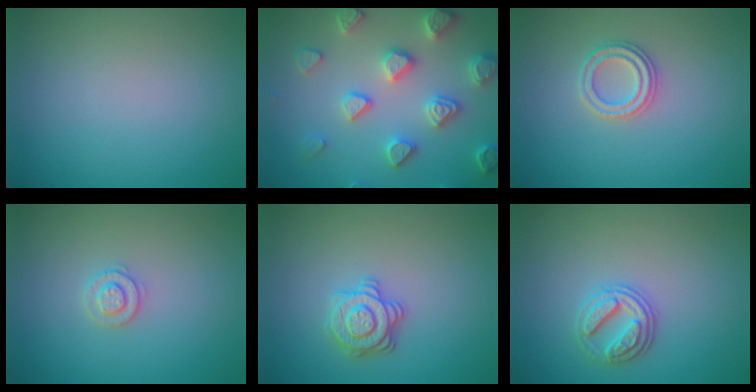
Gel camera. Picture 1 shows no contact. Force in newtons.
{"total": 4.7, "press": 4.7, "slide": 0.9}
{"total": 2.3, "press": 2.3, "slide": 0.4}
{"total": 1.8, "press": 1.8, "slide": 0.4}
{"total": 2.9, "press": 2.8, "slide": 0.6}
{"total": 2.6, "press": 2.6, "slide": 0.5}